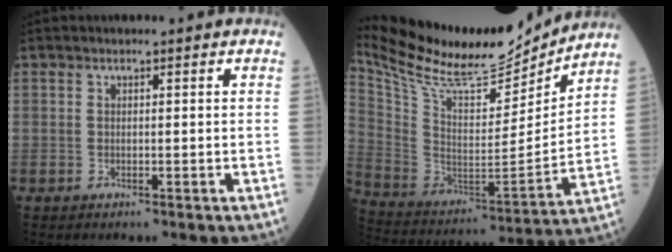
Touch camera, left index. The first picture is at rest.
{"total": 23.6, "force": [21.4, 4.3, 8.8], "torque": [-0.175, -0.026, 0.350]}